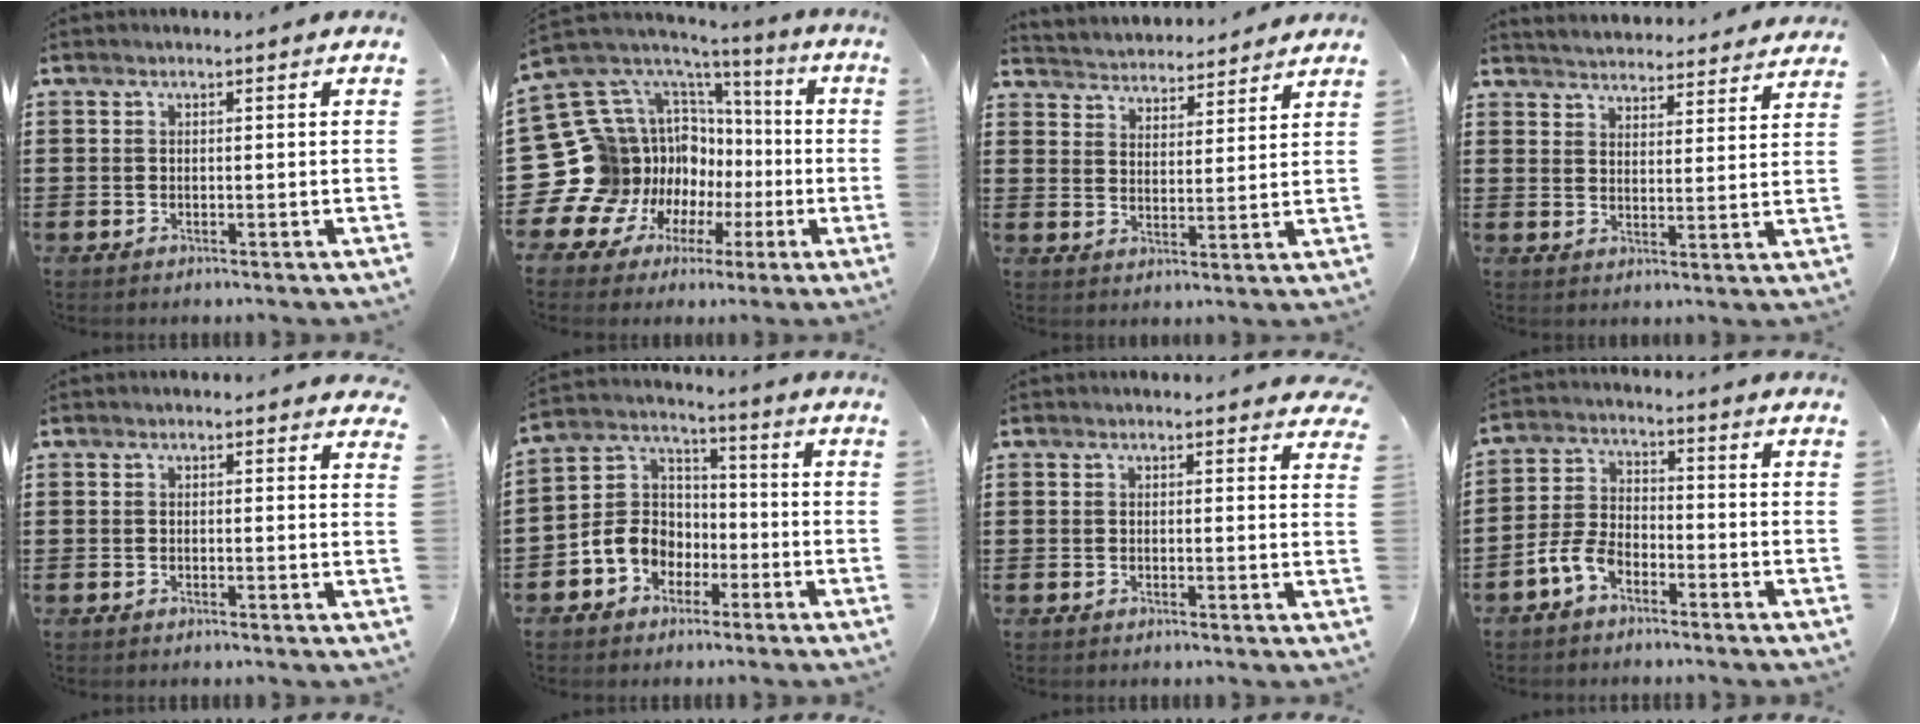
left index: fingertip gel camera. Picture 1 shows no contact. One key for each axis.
{"total": 16.1, "fx": -1.3, "fy": 15.0, "fz": 5.8, "tx": -0.180, "ty": -0.055, "tz": 0.029}
{"total": 3.9, "fx": 3.7, "fy": 0.3, "fz": -0.9, "tx": -0.003, "ty": -0.024, "tz": 0.064}
{"total": 4.1, "fx": 4.1, "fy": -0.2, "fz": -0.2, "tx": -0.014, "ty": -0.028, "tz": 0.071}
{"total": 0.8, "fx": 0.6, "fy": 0.3, "fz": 0.4, "tx": -0.002, "ty": -0.001, "tz": 0.008}
{"total": 8.0, "fx": -3.6, "fy": 6.7, "fz": 2.5, "tx": -0.089, "ty": 0.019, "tz": -0.076}
{"total": 1.3, "fx": 1.2, "fy": 0.3, "fz": 0.4, "tx": -0.003, "ty": 0.000, "tz": 0.022}
{"total": 5.4, "fx": -3.6, "fy": 2.7, "fz": 3.0, "tx": -0.086, "ty": 0.005, "tz": -0.076}